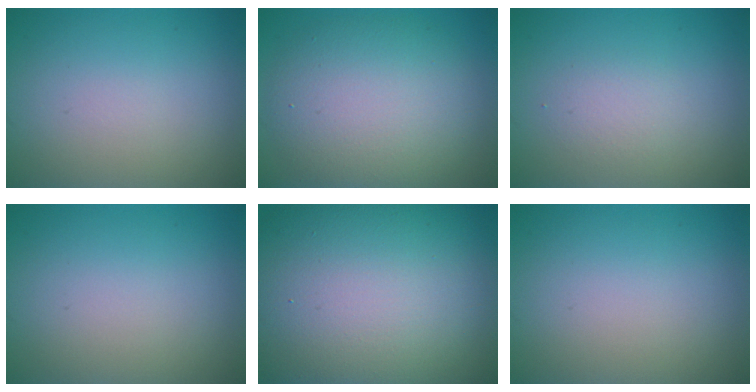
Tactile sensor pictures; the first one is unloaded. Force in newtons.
{"total": 8.4, "press": 8.4, "slide": 0.5}
{"total": 1.6, "press": 1.6, "slide": 0.3}
{"total": 0.0}
{"total": 20.6, "press": 20.5, "slide": 1.3}
{"total": 0.0}